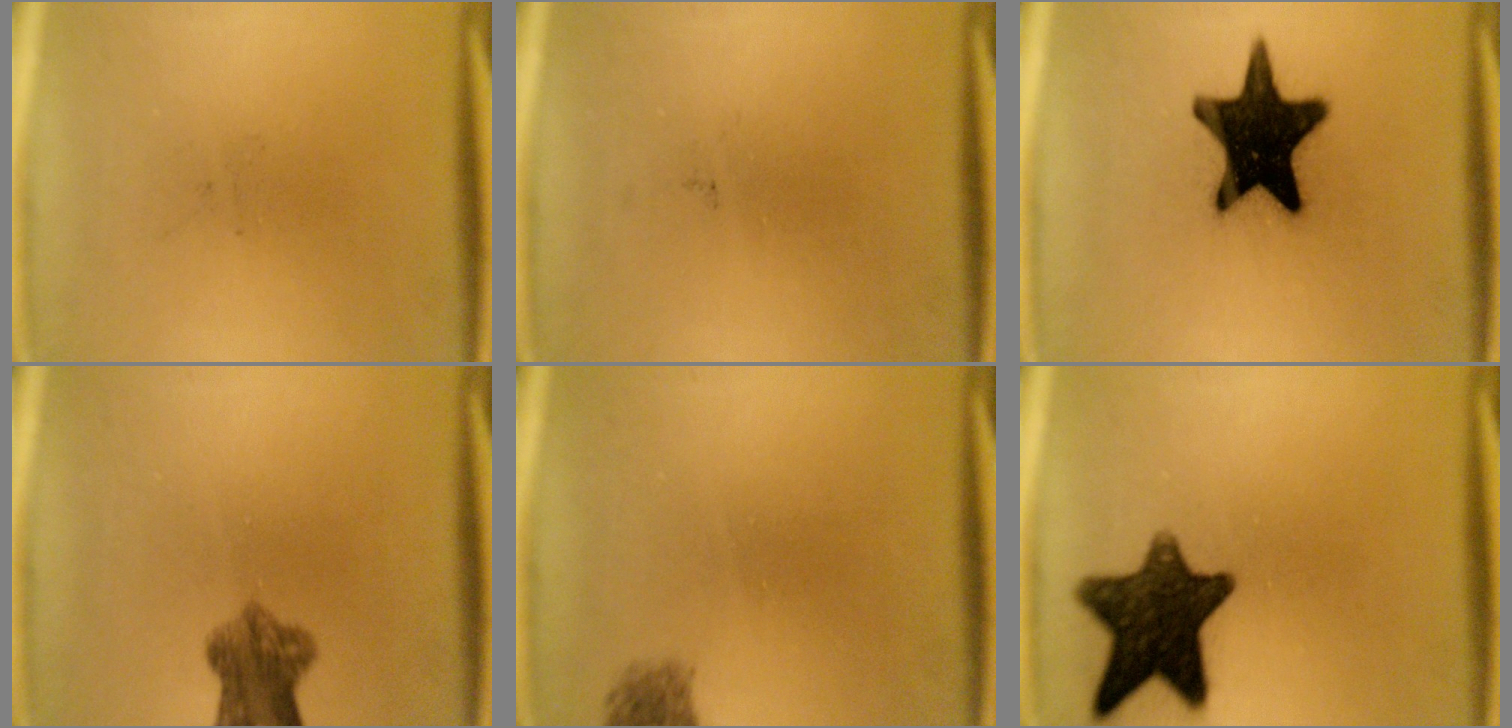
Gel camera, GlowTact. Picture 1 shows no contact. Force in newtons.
{"total": 0.0}
{"total": 19.5}
{"total": 6.5}
{"total": 1.8}
{"total": 13.5}